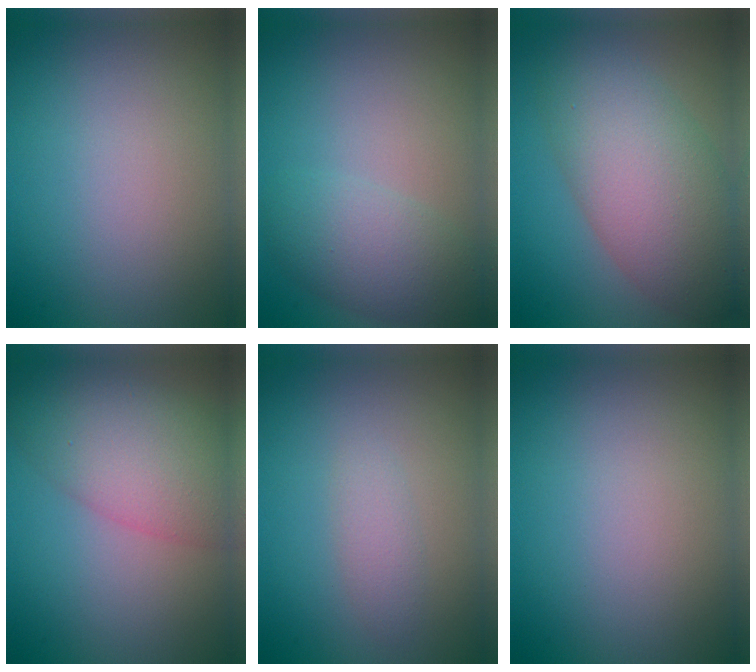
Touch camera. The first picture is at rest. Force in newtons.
{"total": 3.0, "press": 3.0, "slide": 0.3}
{"total": 8.9, "press": 8.9, "slide": 0.5}
{"total": 7.2, "press": 7.2, "slide": 0.3}
{"total": 1.5, "press": 1.5, "slide": 0.0}
{"total": 0.0}